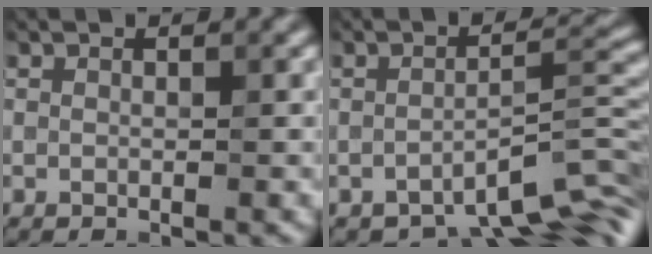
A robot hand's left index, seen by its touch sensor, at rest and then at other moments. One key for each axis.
{"total": 7.0, "fx": -4.7, "fy": 2.1, "fz": 4.7, "tx": -0.062, "ty": 0.000, "tz": -0.071}